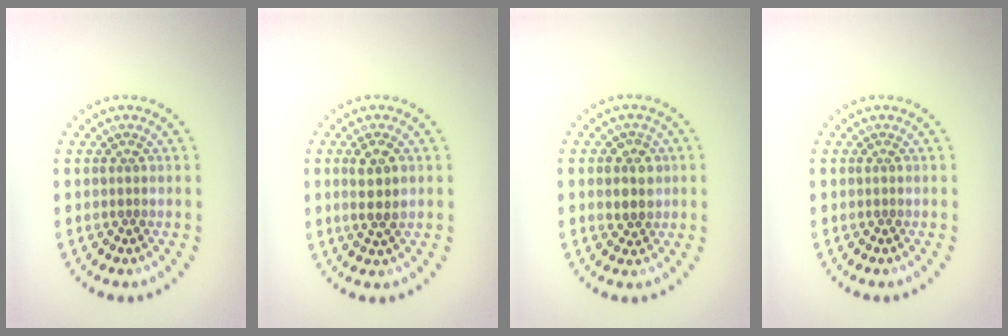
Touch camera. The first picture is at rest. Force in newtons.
{"total": 2.5, "press": 2.3, "slide": 1.0}
{"total": 2.6, "press": 2.5, "slide": 0.7}
{"total": 0.0}